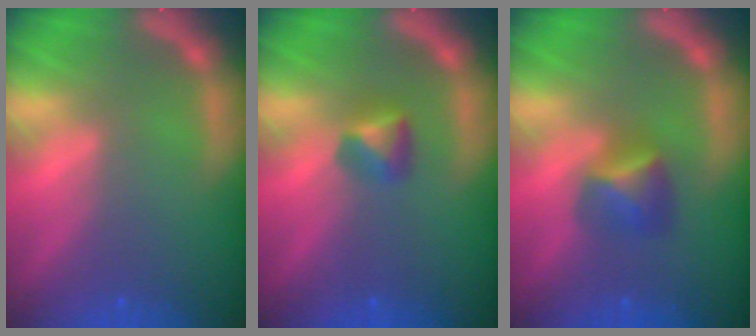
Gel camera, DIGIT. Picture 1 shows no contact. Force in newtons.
{"total": 1.9}
{"total": 2.9}